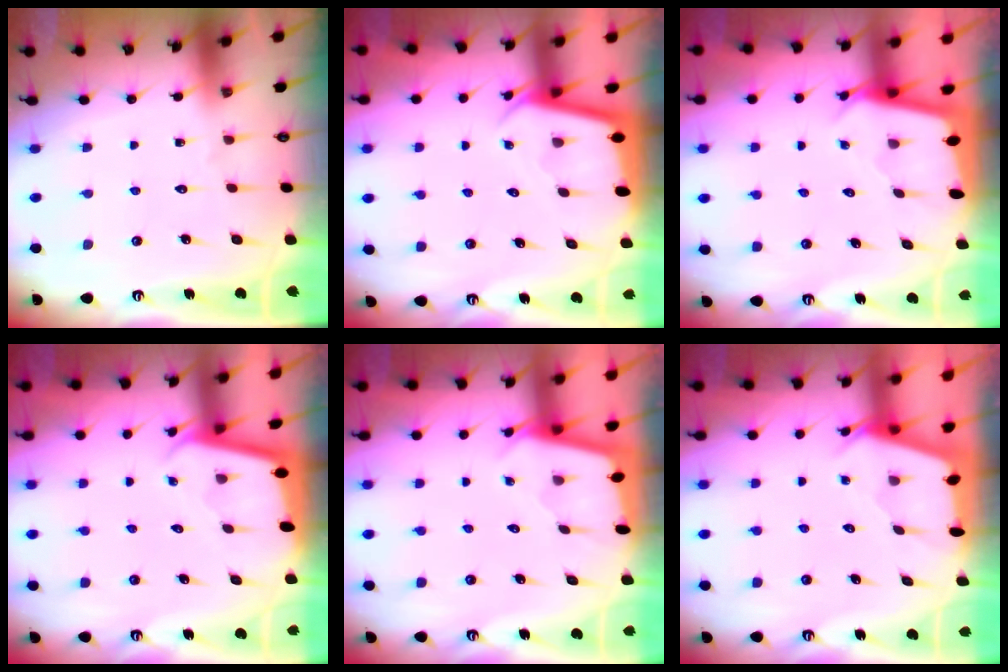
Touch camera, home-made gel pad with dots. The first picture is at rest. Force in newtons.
{"total": 2.5, "press": 2.5, "slide": 0.1}
{"total": 2.4, "press": 2.4, "slide": 0.1}
{"total": 1.9, "press": 1.9, "slide": 0.1}
{"total": 1.8, "press": 1.8, "slide": 0.2}
{"total": 2.5, "press": 2.5, "slide": 0.2}